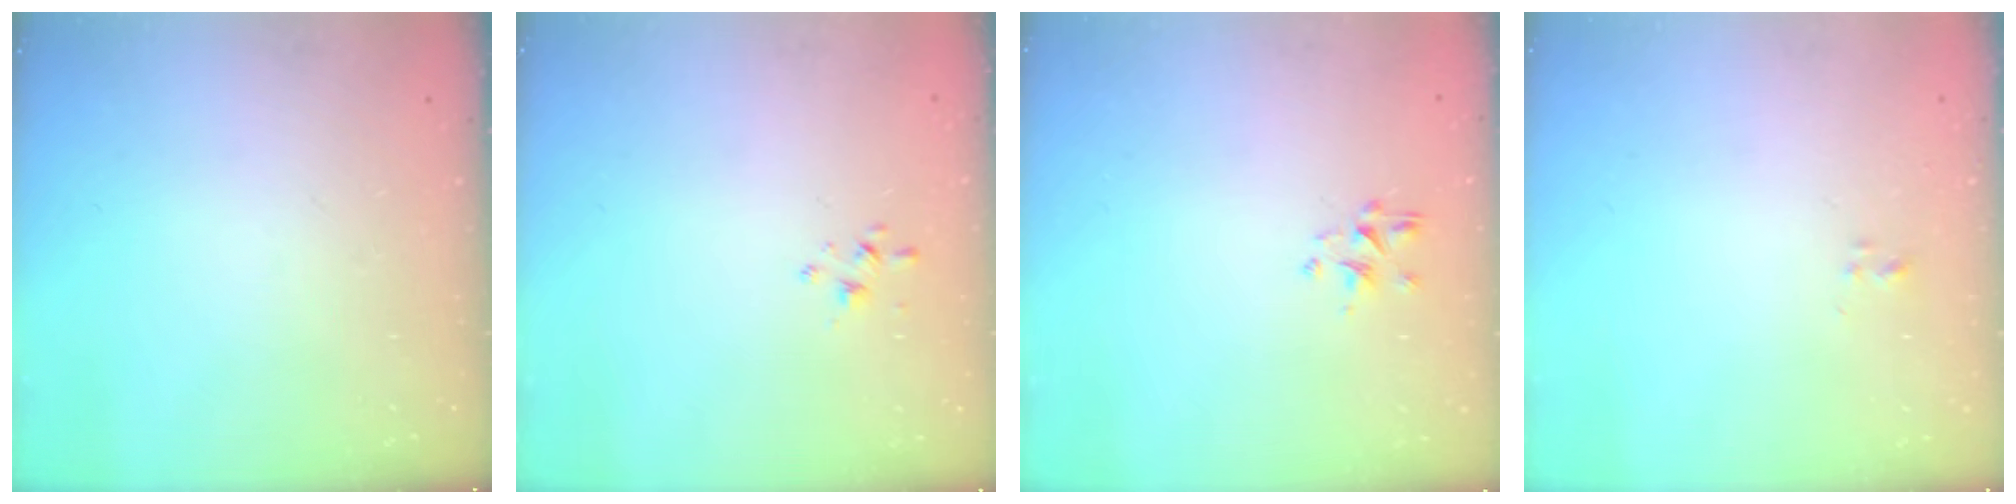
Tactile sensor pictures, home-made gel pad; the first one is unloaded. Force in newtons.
{"total": 1.7, "press": 1.7, "slide": 0.4}
{"total": 1.5, "press": 1.4, "slide": 0.7}
{"total": 1.8, "press": 1.7, "slide": 0.3}